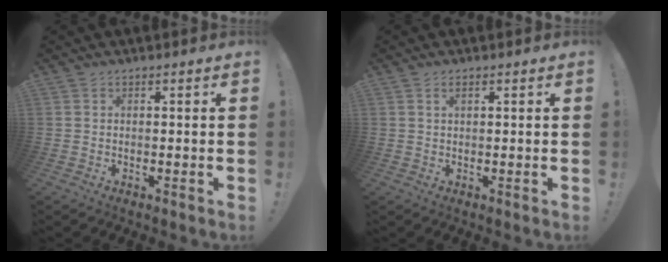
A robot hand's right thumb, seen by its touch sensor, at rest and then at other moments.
{"total": 1.2, "force": [0.6, 0.4, 1.0], "torque": [-0.021, 0.001, 0.009]}